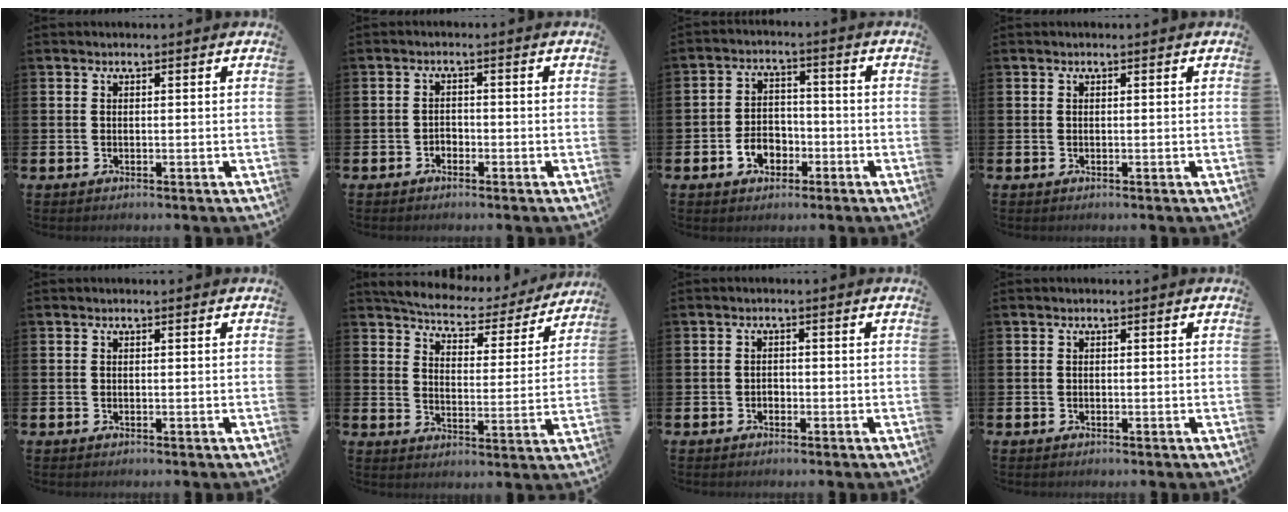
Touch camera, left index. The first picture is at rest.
{"total": 1.5, "force": [-1.2, 0.8, 0.0], "torque": [-0.011, 0.005, -0.026]}
{"total": 4.4, "force": [-2.1, 3.2, 2.1], "torque": [-0.041, 0.007, -0.043]}
{"total": 0.0}
{"total": 0.0}
{"total": 5.5, "force": [5.3, 1.1, 1.1], "torque": [-0.042, -0.045, 0.086]}
{"total": 1.1, "force": [-0.8, 0.8, 0.1], "torque": [-0.003, 0.001, -0.018]}
{"total": 0.0}